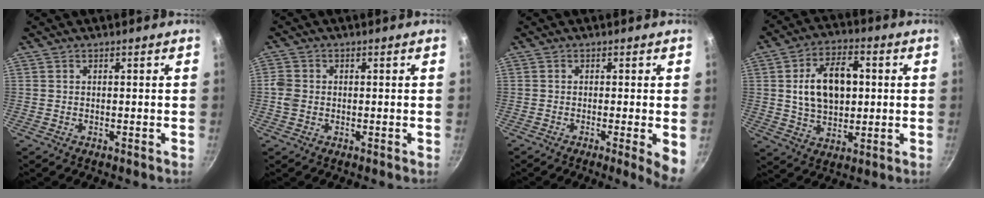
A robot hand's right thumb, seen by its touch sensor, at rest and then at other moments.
{"total": 3.0, "force": [-0.4, 2.5, 1.6], "torque": [-0.026, 0.009, -0.012]}
{"total": 4.7, "force": [-1.0, 0.4, 4.6], "torque": [-0.052, -0.005, -0.013]}
{"total": 13.6, "force": [1.7, 8.8, 10.3], "torque": [-0.149, 0.008, 0.030]}